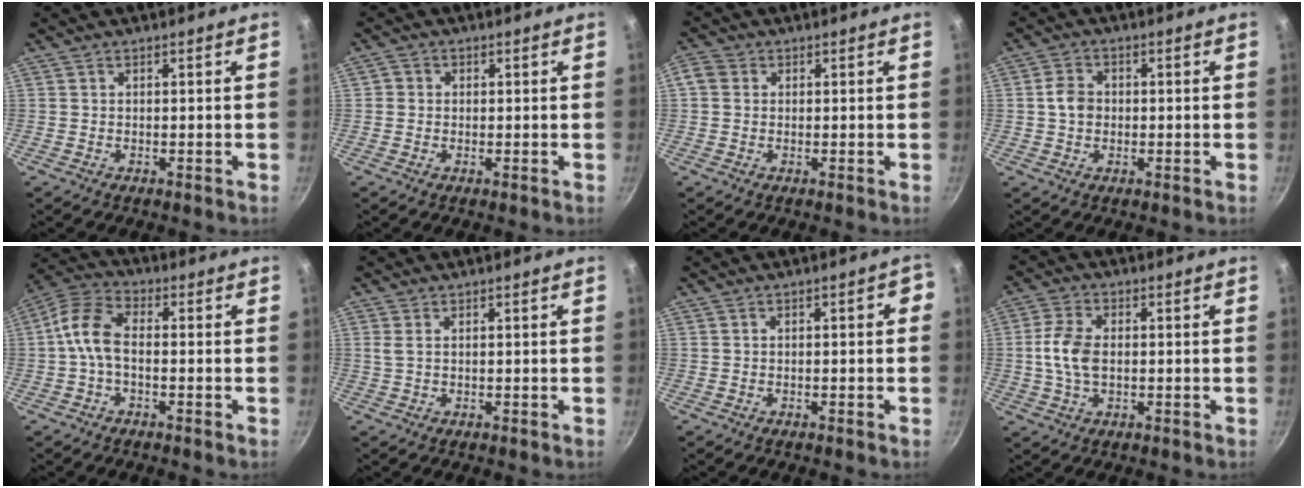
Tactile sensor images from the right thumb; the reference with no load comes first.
{"total": 1.7, "force": [0.0, 1.6, 0.5], "torque": [-0.001, 0.001, -0.005]}
{"total": 3.1, "force": [0.5, 2.8, 1.3], "torque": [-0.021, 0.004, -0.002]}
{"total": 4.3, "force": [0.0, 3.5, 2.5], "torque": [-0.032, 0.011, -0.007]}
{"total": 7.2, "force": [-1.0, 4.0, 5.9], "torque": [-0.123, 0.032, -0.035]}
{"total": 1.5, "force": [0.5, 0.7, 1.2], "torque": [-0.030, 0.001, 0.011]}
{"total": 2.2, "force": [-0.1, 1.0, 2.0], "torque": [-0.018, 0.015, -0.001]}
{"total": 7.3, "force": [0.0, 4.5, 5.7], "torque": [-0.114, 0.012, -0.004]}